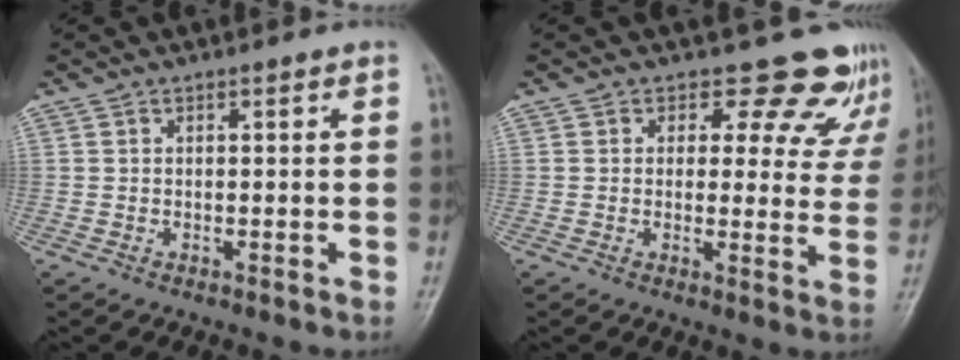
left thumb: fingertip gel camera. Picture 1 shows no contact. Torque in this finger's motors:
{"motor_torque": [0.12, 0.12, 0.01, -0.02, 0.01]}